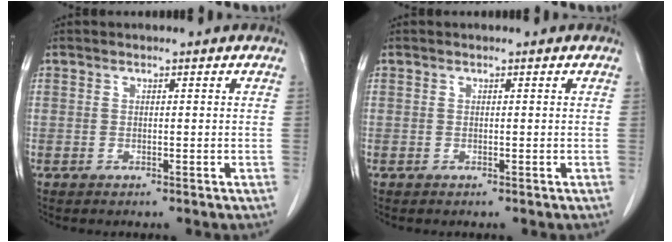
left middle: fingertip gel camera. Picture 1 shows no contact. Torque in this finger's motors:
{"motor_torque": [-0.48, -1.06, -0.09, -0.01]}